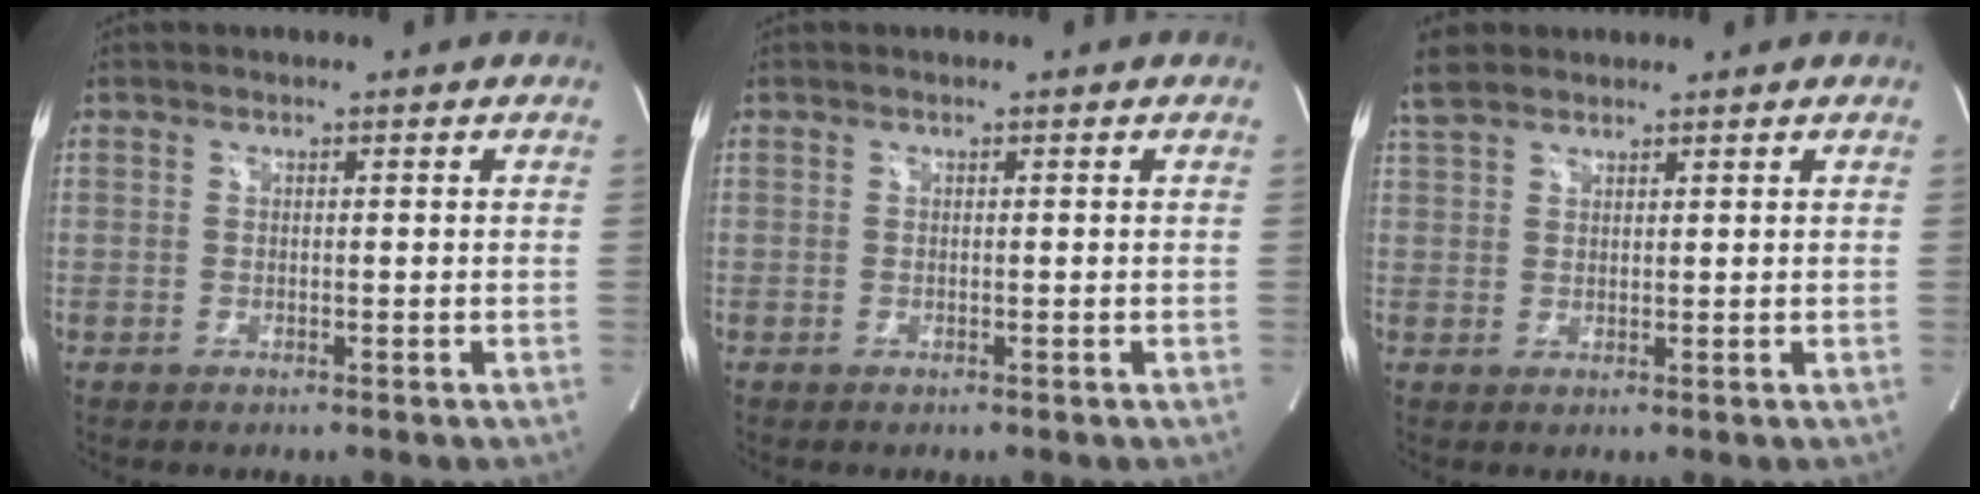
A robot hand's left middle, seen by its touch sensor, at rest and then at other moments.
{"total": 0.0}
{"total": 4.5, "force": [3.7, 1.9, 1.7], "torque": [-0.047, 0.019, 0.077]}